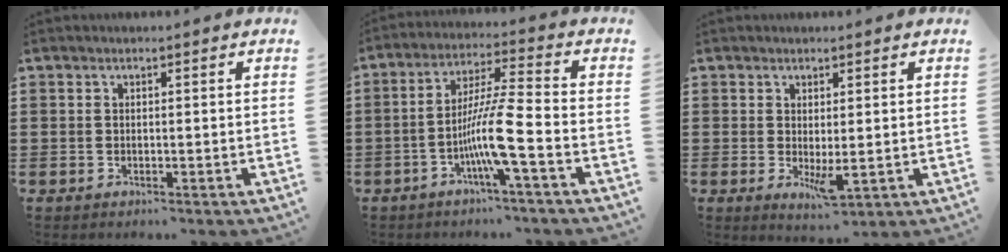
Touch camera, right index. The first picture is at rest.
{"total": 9.5, "force": [-3.7, 0.2, 8.8], "torque": [-0.184, -0.013, -0.078]}
{"total": 3.9, "force": [0.3, 1.4, 3.6], "torque": [-0.057, -0.006, 0.009]}